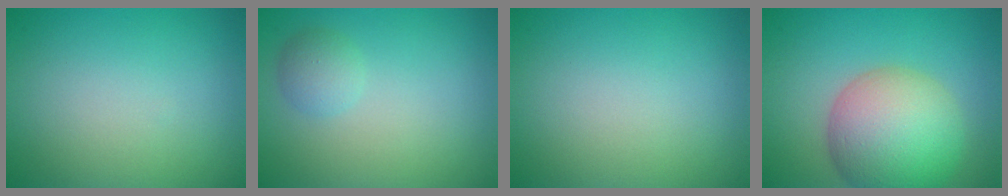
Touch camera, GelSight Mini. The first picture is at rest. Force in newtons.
{"total": 1.7, "press": 1.7, "slide": 0.1}
{"total": 0.0}
{"total": 9.4, "press": 9.4, "slide": 0.7}